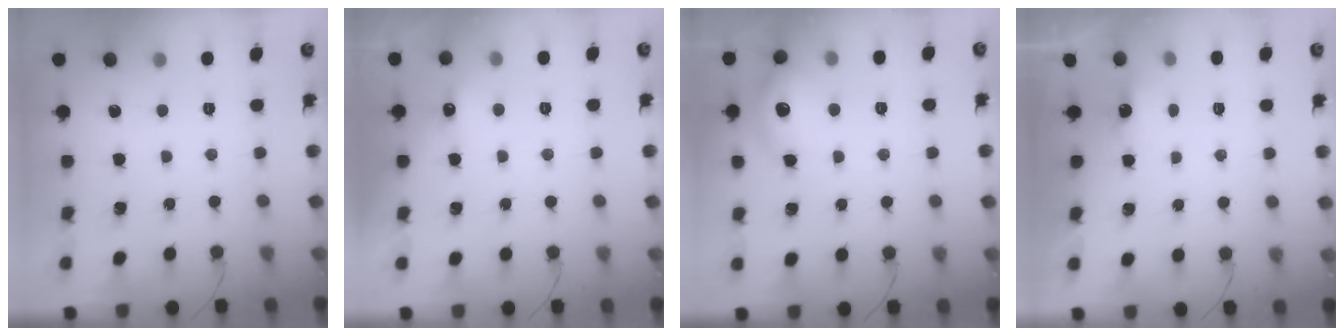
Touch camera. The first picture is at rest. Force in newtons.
{"total": 4.1, "press": 3.8, "slide": 1.3}
{"total": 10.3, "press": 10.2, "slide": 1.5}
{"total": 1.8, "press": 1.6, "slide": 0.8}